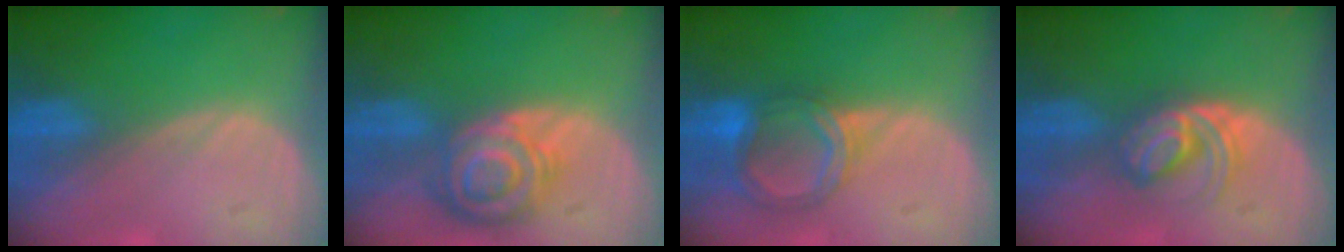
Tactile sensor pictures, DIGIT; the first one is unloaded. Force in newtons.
{"total": 8.2, "press": 7.2, "slide": 4.0}
{"total": 6.5, "press": 5.8, "slide": 2.9}
{"total": 6.0, "press": 5.2, "slide": 2.8}